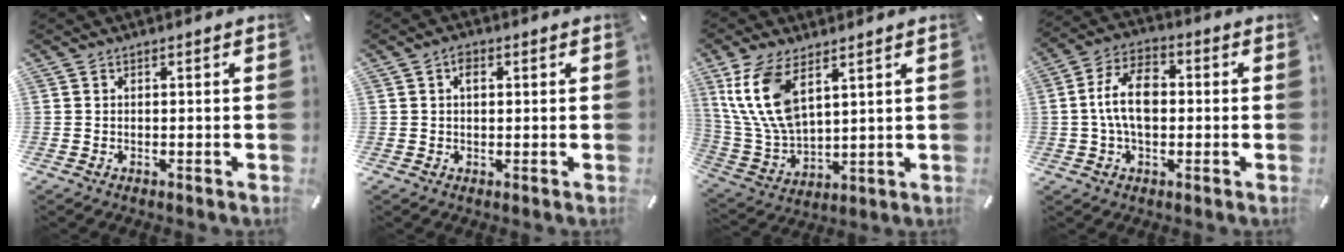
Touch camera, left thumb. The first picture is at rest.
{"total": 2.0, "force": [0.7, 1.2, 1.4], "torque": [-0.023, 0.002, 0.010]}
{"total": 12.8, "force": [6.6, 6.3, 9.0], "torque": [-0.223, -0.029, 0.120]}
{"total": 10.9, "force": [-0.3, 6.8, 8.4], "torque": [-0.167, 0.014, -0.007]}